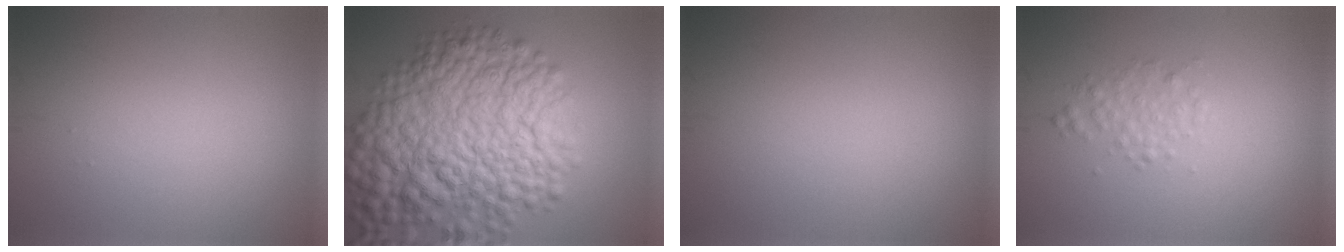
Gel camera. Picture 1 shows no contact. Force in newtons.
{"total": 13.3, "press": 13.2, "slide": 0.4}
{"total": 0.0}
{"total": 1.9, "press": 1.9, "slide": 0.0}